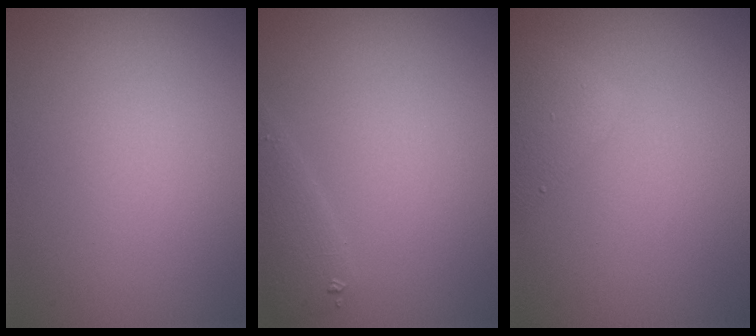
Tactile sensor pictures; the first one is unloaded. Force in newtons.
{"total": 1.7, "press": 1.7, "slide": 0.2}
{"total": 2.0, "press": 2.0, "slide": 0.0}